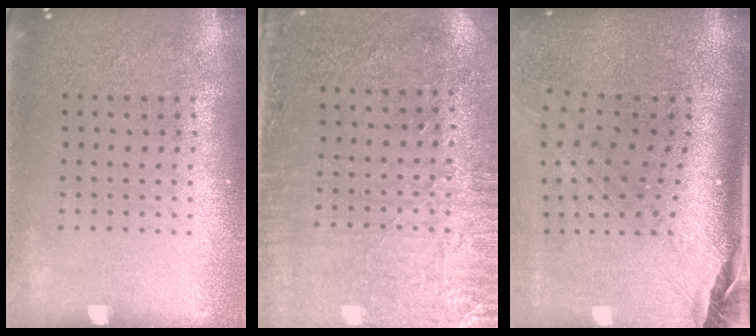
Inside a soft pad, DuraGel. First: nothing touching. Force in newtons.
{"total": 2.9, "press": 2.4, "slide": 1.6}
{"total": 2.8, "press": 2.1, "slide": 1.9}